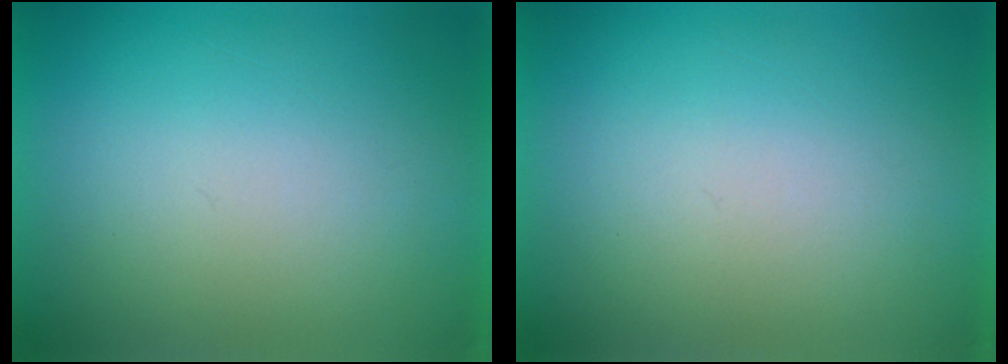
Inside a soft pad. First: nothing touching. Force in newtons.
{"total": 1.1}